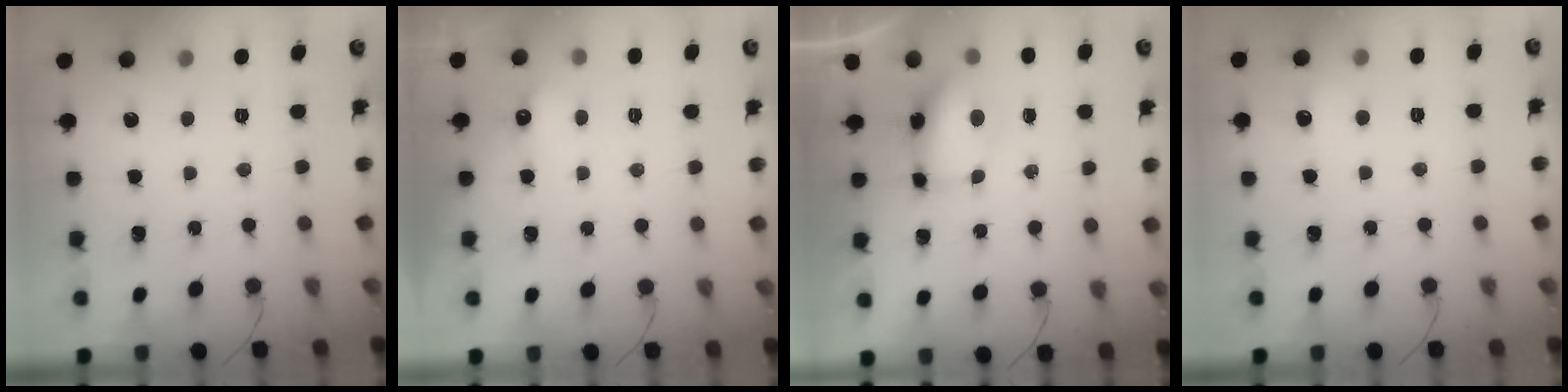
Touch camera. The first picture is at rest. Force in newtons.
{"total": 4.1, "press": 3.9, "slide": 1.1}
{"total": 6.8, "press": 6.7, "slide": 0.9}
{"total": 5.2, "press": 5.1, "slide": 1.1}